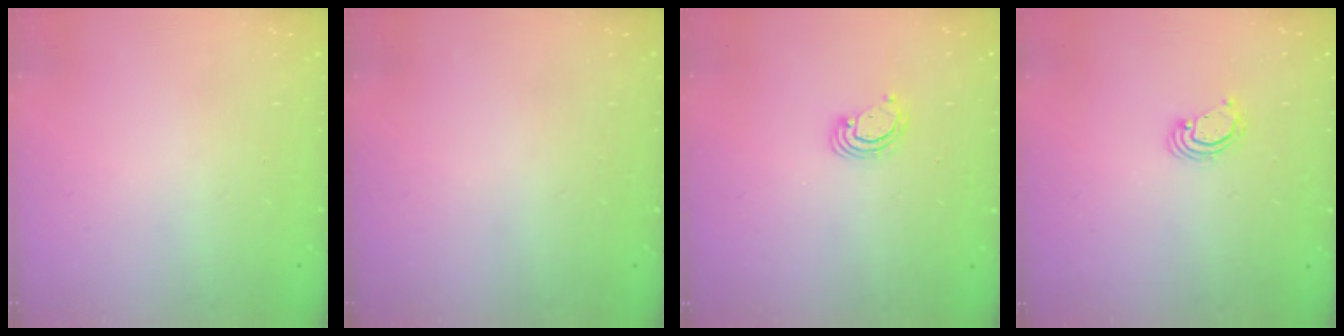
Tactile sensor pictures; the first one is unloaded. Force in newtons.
{"total": 0.0}
{"total": 2.4, "press": 2.4, "slide": 0.2}
{"total": 2.2, "press": 2.2, "slide": 0.2}